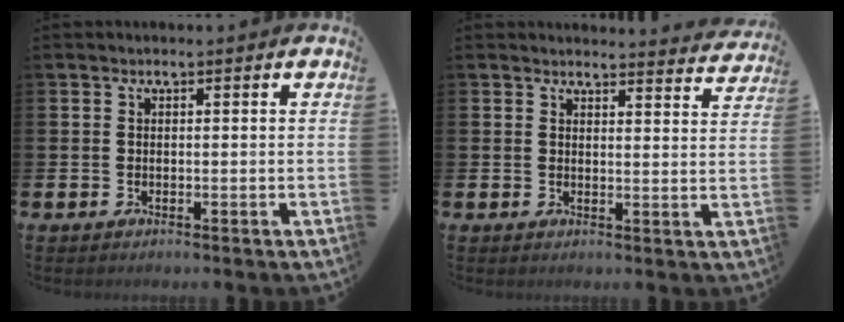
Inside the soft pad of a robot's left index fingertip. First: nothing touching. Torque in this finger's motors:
{"motor_torque": [0.88, -1.26, 0.08, 0.01]}